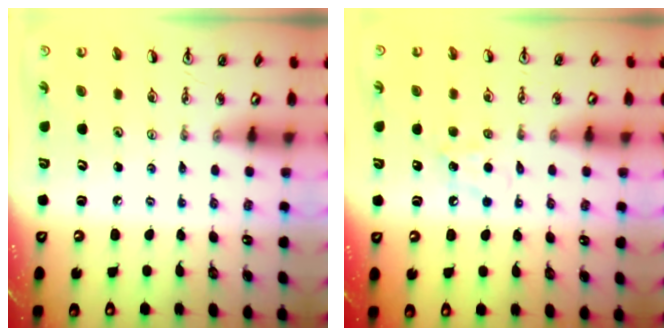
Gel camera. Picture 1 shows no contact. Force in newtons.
{"total": 5.5, "press": 5.4, "slide": 1.2}